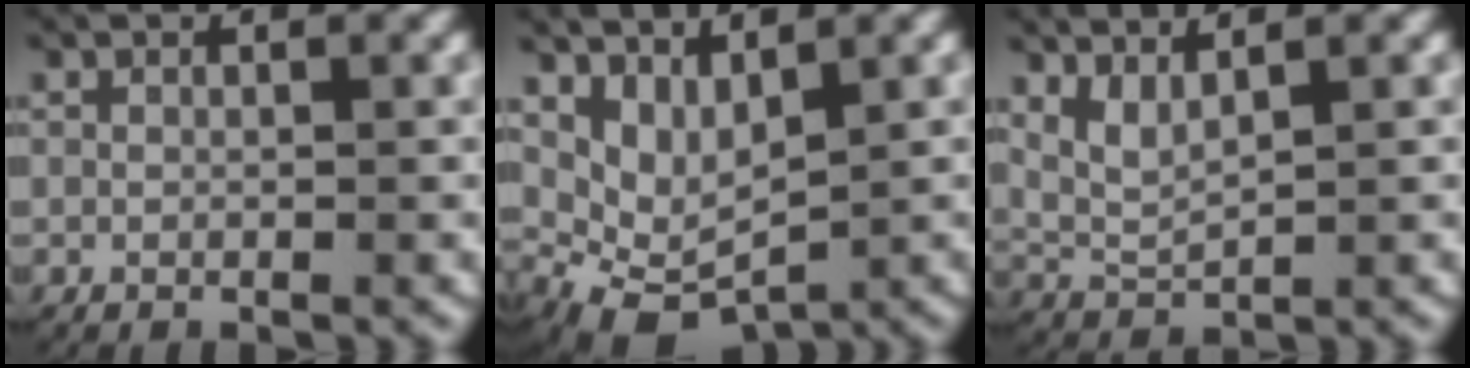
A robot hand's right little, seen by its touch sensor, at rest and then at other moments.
{"total": 7.6, "force": [-1.5, 6.0, 4.4], "torque": [-0.099, -0.040, -0.010]}
{"total": 3.3, "force": [1.5, 2.3, 2.0], "torque": [-0.054, -0.008, 0.031]}